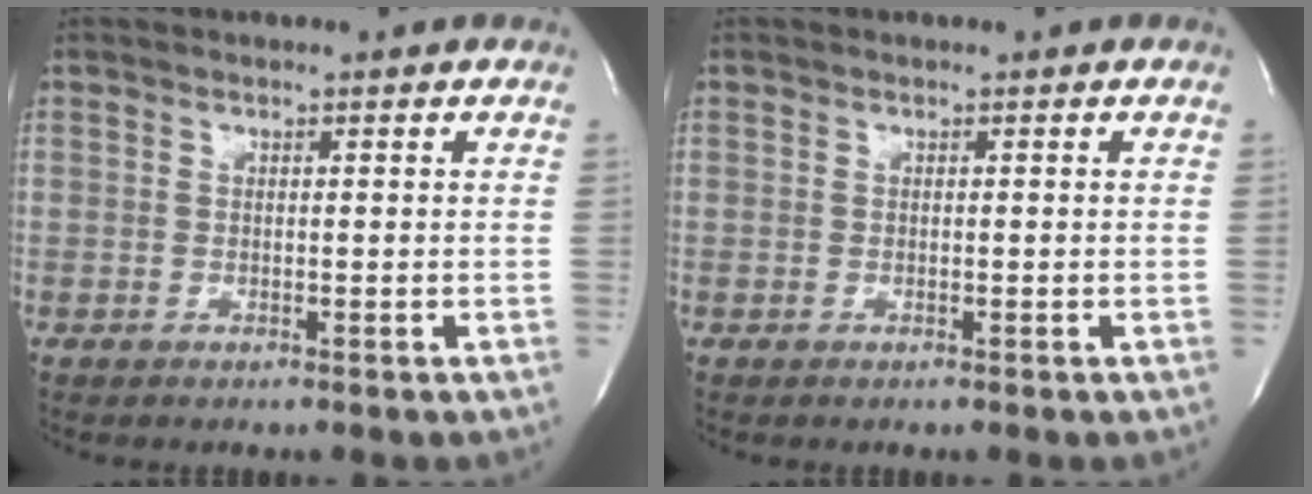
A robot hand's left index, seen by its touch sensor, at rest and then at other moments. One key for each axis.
{"total": 0.0}